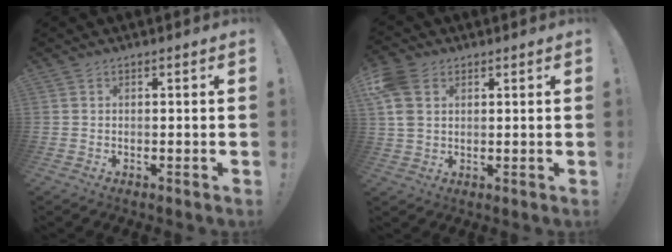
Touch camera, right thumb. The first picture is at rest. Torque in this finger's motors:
{"motor_torque": [0.52, 0.59, 0.52, 0.61, 0.08]}